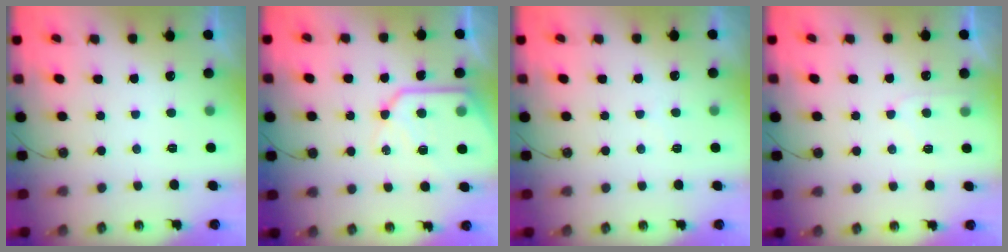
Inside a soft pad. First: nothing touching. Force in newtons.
{"total": 14.8, "press": 14.7, "slide": 1.5}
{"total": 4.5, "press": 4.4, "slide": 0.6}
{"total": 4.7, "press": 4.6, "slide": 0.5}